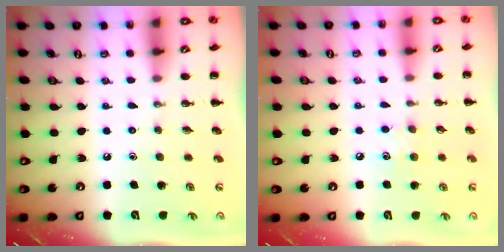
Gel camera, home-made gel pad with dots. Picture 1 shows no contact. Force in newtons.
{"total": 5.9, "press": 5.8, "slide": 1.4}